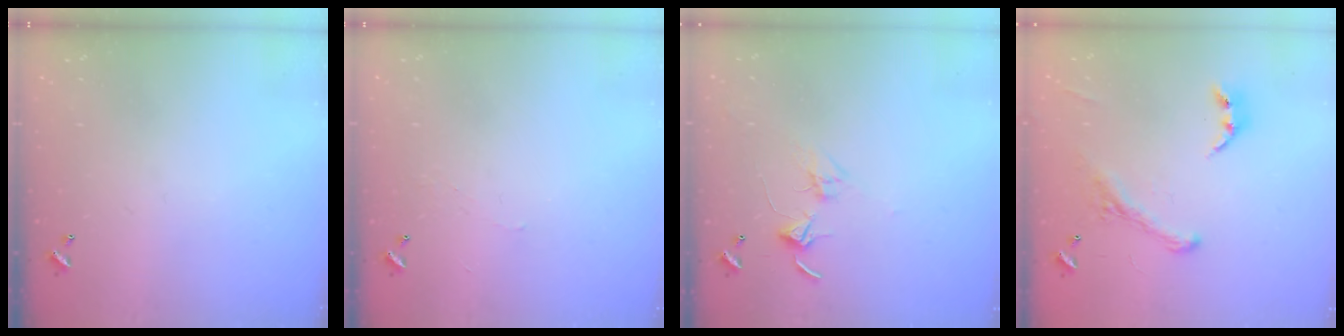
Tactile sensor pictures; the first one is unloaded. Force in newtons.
{"total": 2.1, "press": 2.1, "slide": 0.6}
{"total": 2.8, "press": 2.8, "slide": 0.2}
{"total": 2.9, "press": 2.7, "slide": 1.2}